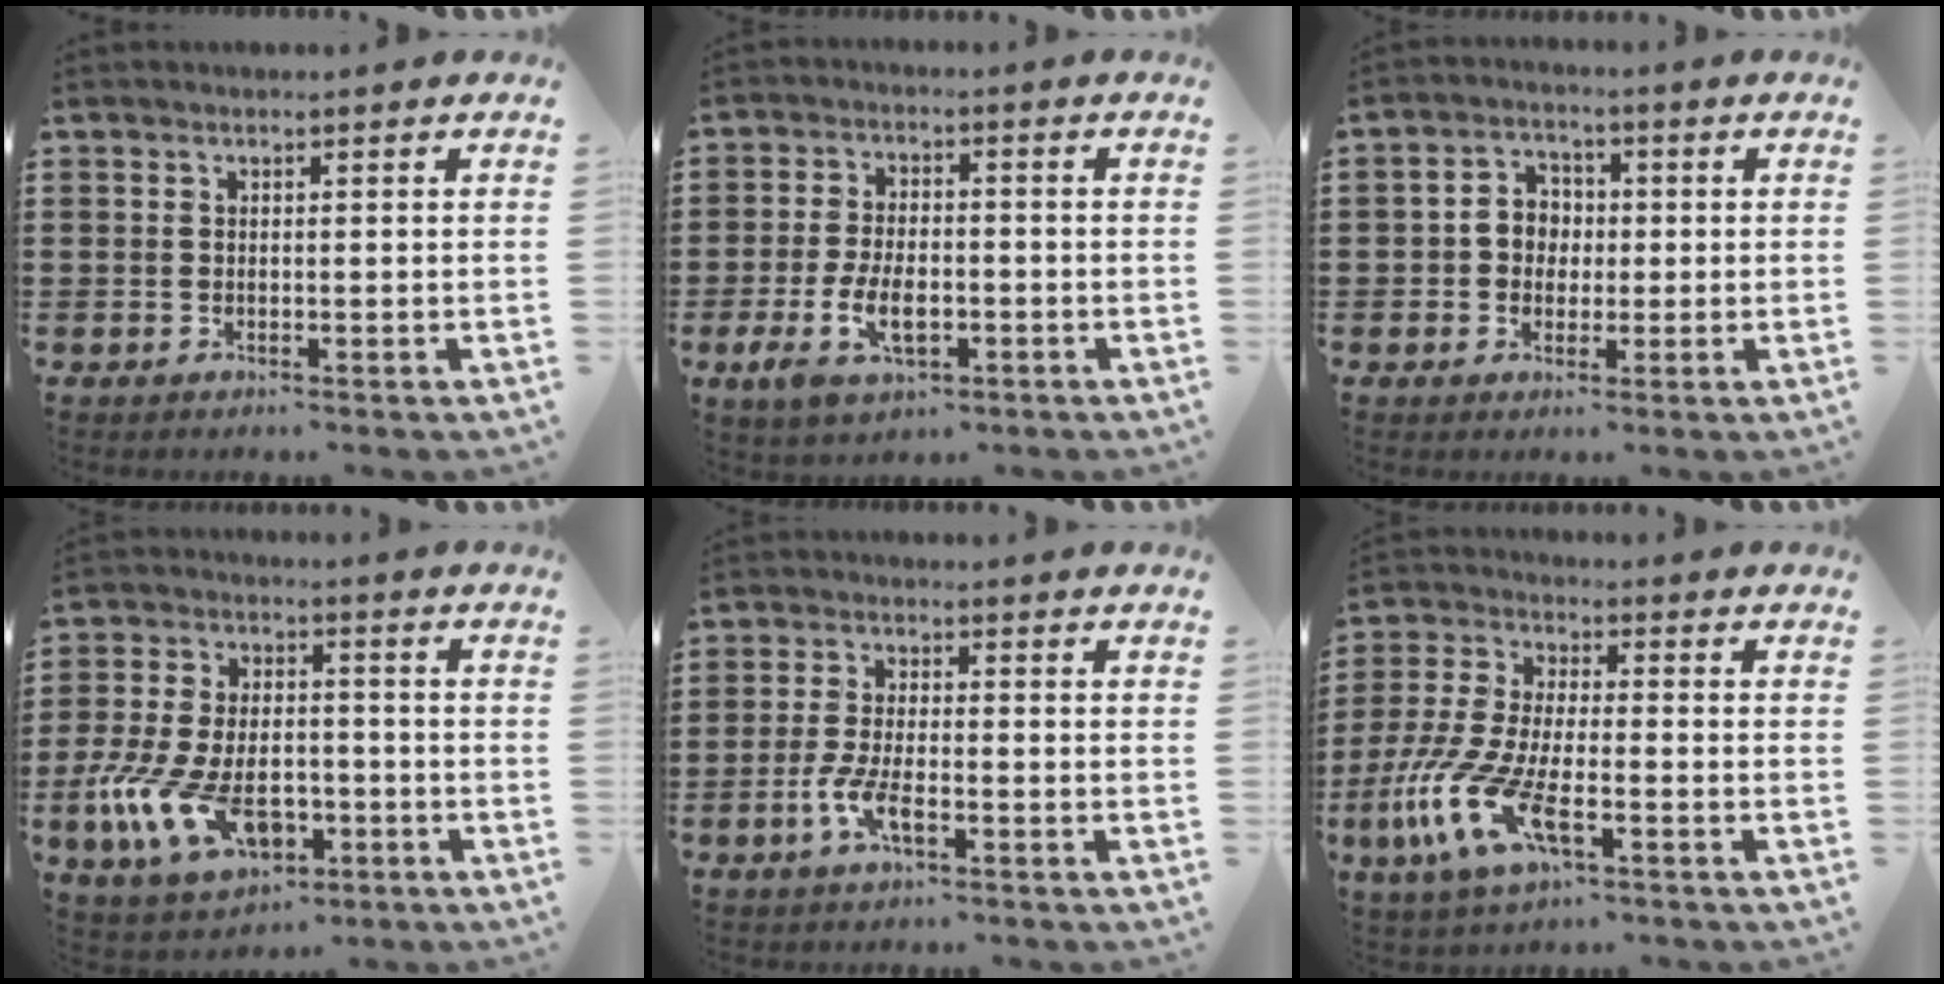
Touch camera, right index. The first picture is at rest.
{"total": 7.5, "force": [-2.5, 3.9, 5.9], "torque": [-0.122, -0.006, -0.051]}
{"total": 4.2, "force": [-0.4, 3.9, 1.3], "torque": [-0.040, 0.014, -0.012]}
{"total": 12.4, "force": [-4.9, 7.0, 9.0], "torque": [-0.206, 0.008, -0.088]}
{"total": 5.0, "force": [-2.3, 1.4, 4.2], "torque": [-0.097, -0.006, -0.047]}
{"total": 11.4, "force": [-5.1, 4.3, 9.2], "torque": [-0.234, -0.016, -0.105]}